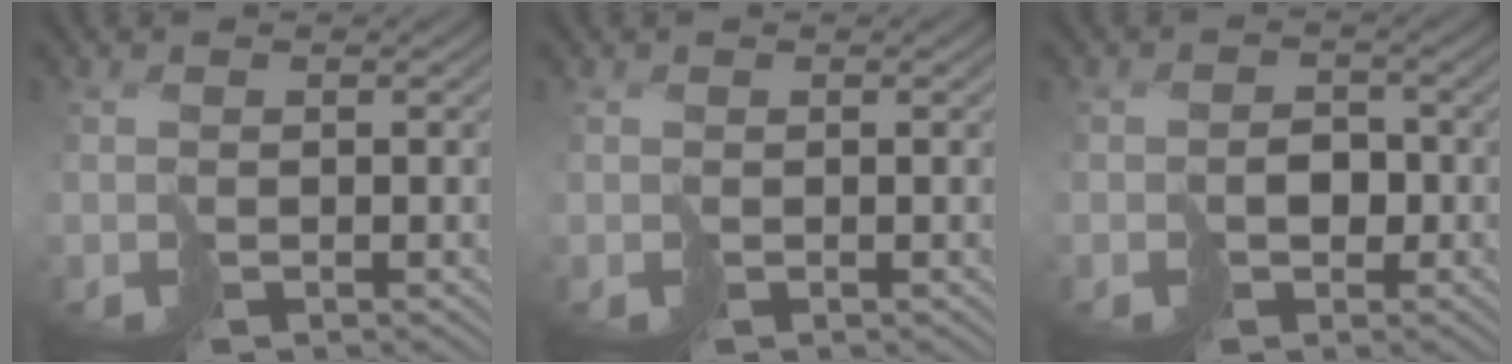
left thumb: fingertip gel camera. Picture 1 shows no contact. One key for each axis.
{"total": 0.0}
{"total": 2.5, "fx": -1.1, "fy": 2.1, "fz": 0.8, "tx": -0.001, "ty": 0.004, "tz": -0.018}